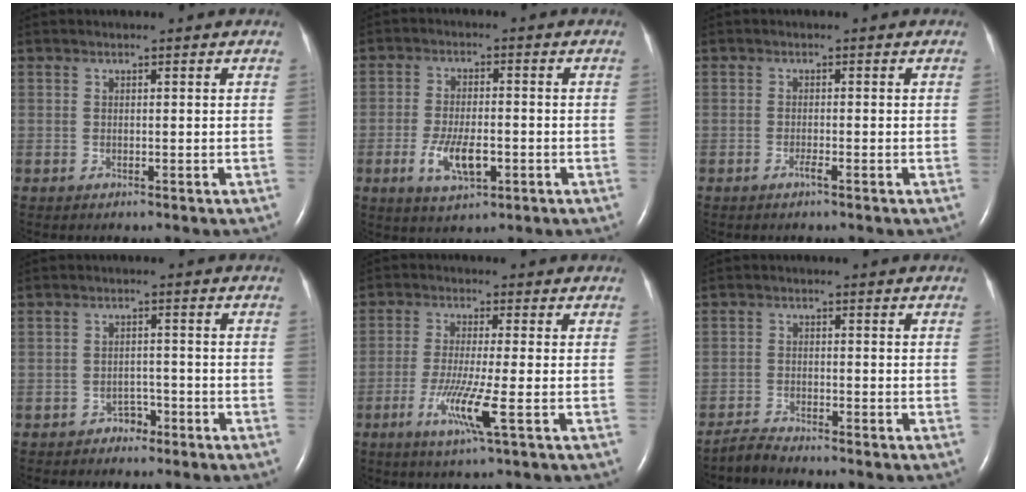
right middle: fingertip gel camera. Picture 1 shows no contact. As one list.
[{"total": 6.6, "force": [-2.3, 2.4, 5.7], "torque": [-0.115, -0.007, -0.035]}, {"total": 1.0, "force": [-0.7, -0.1, 0.7], "torque": [-0.018, -0.001, -0.012]}, {"total": 2.3, "force": [-1.7, 1.5, 0.6], "torque": [-0.008, 0.007, -0.025]}, {"total": 7.0, "force": [-2.6, -0.7, 6.4], "torque": [-0.132, -0.022, -0.050]}, {"total": 2.3, "force": [-2.3, -0.3, 0.0], "torque": [-0.001, -0.013, -0.047]}]